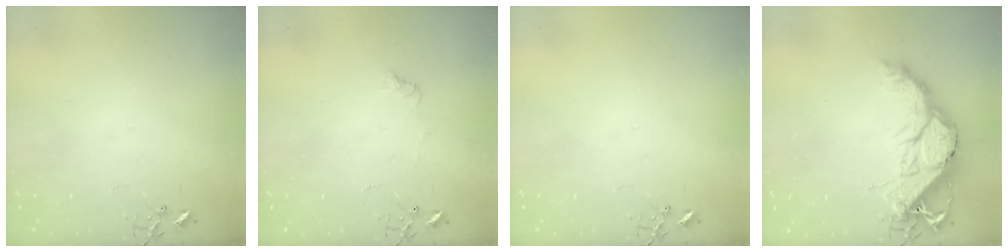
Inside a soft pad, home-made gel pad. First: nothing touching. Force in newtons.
{"total": 4.9, "press": 4.9, "slide": 0.7}
{"total": 0.0}
{"total": 18.0, "press": 17.9, "slide": 1.7}